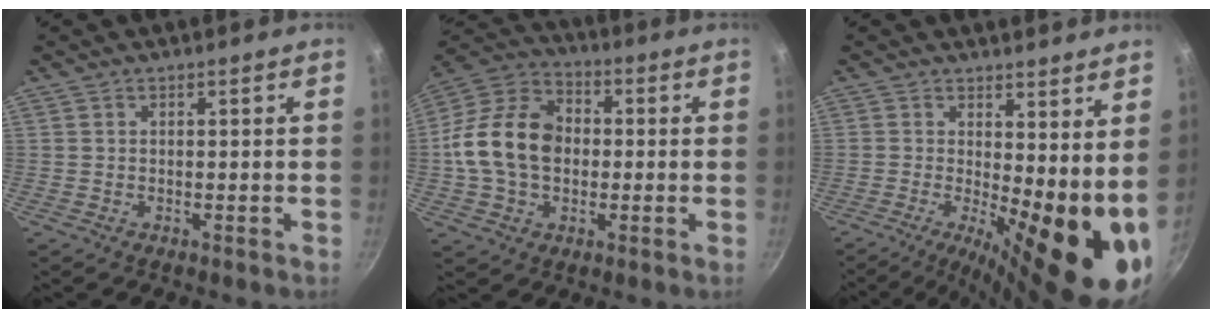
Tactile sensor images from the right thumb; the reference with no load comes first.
{"total": 16.4, "force": [-0.4, 12.1, 11.0], "torque": [-0.176, 0.032, -0.024]}
{"total": 15.9, "force": [-0.3, 5.6, 14.9], "torque": [-0.180, -0.020, 0.003]}